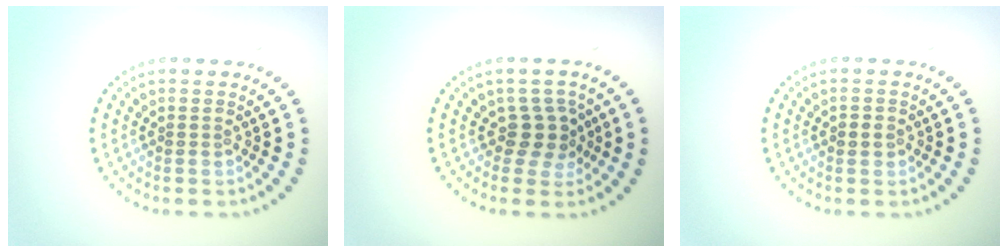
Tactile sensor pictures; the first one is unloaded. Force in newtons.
{"total": 2.3, "press": 1.9, "slide": 1.4}
{"total": 1.0, "press": 1.0, "slide": 0.3}